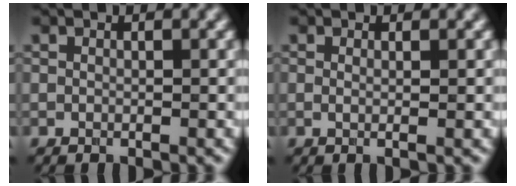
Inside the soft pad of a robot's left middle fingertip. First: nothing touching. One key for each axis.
{"total": 1.3, "fx": 0.1, "fy": 0.4, "fz": 1.3, "tx": -0.017, "ty": -0.003, "tz": -0.006}